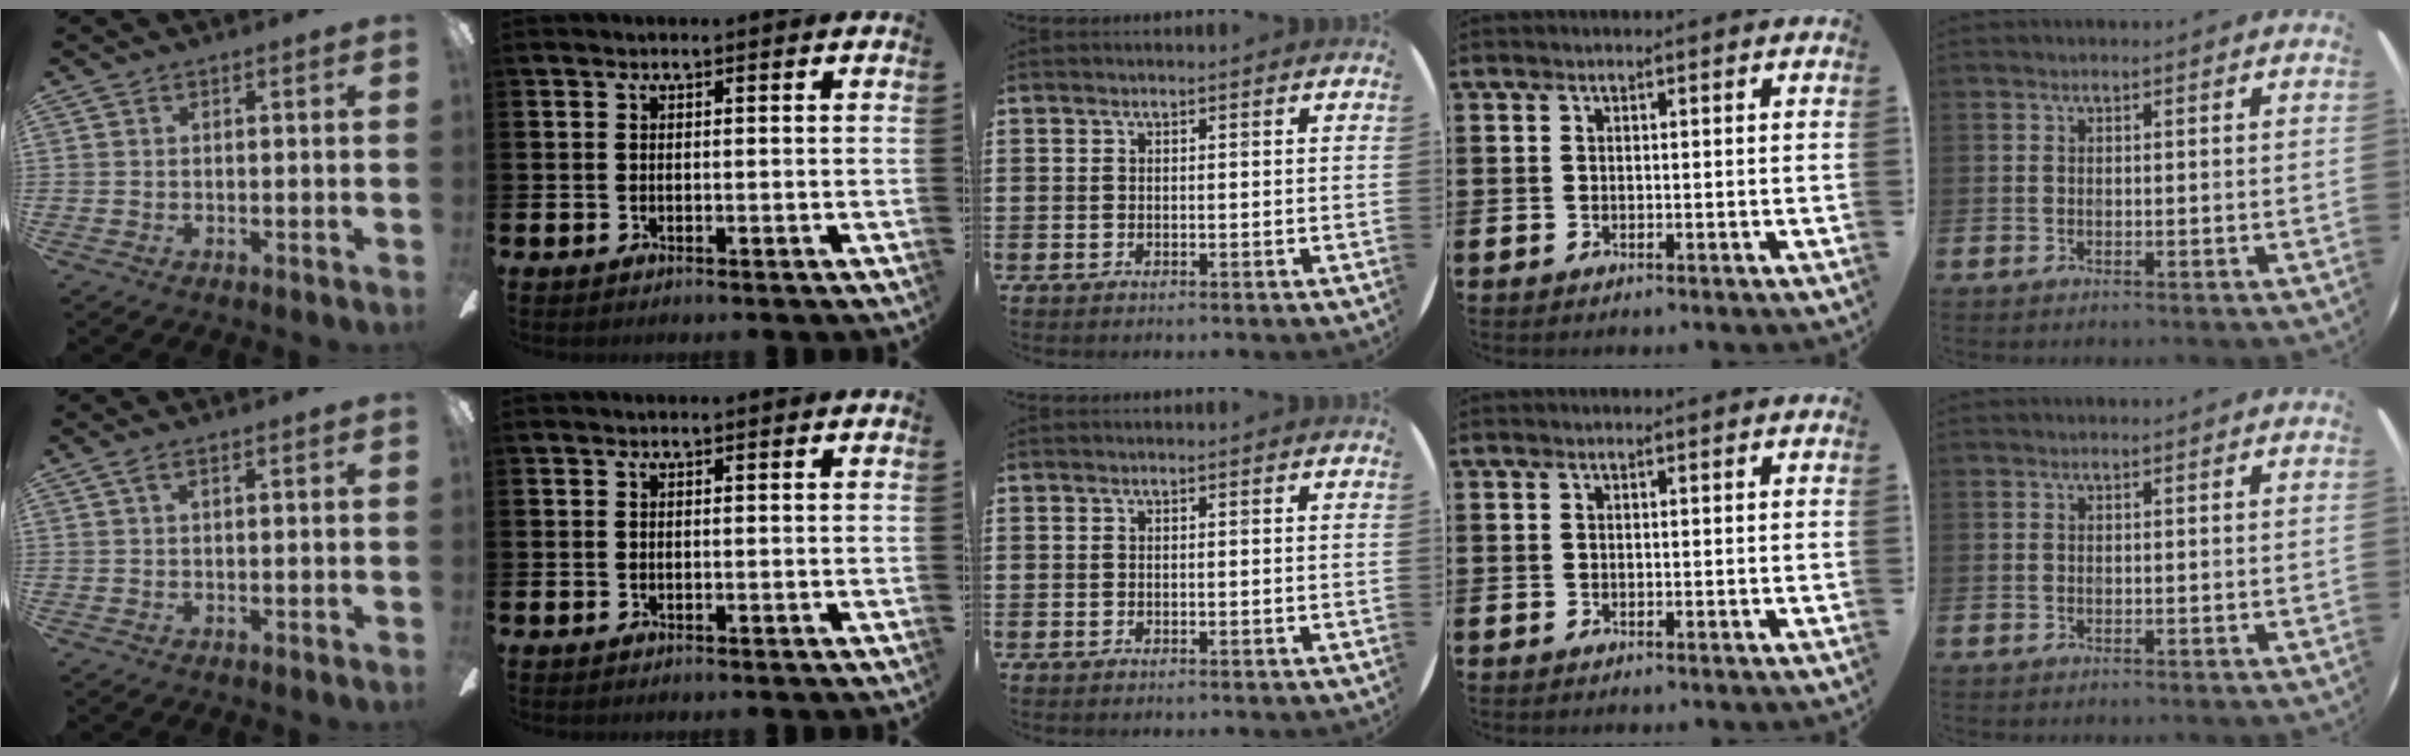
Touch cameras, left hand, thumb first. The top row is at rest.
{"thumb": {"total": 1.8, "force": [0.8, 0.5, 1.5], "torque": [-0.034, 0.004, 0.013]}}